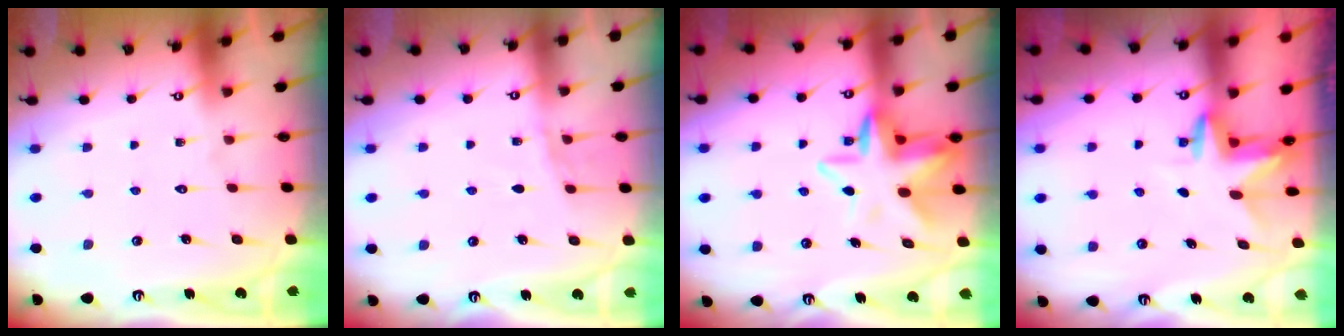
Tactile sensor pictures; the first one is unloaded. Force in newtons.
{"total": 4.3, "press": 4.3, "slide": 0.5}
{"total": 10.0, "press": 9.6, "slide": 2.8}
{"total": 3.2, "press": 3.2, "slide": 0.3}